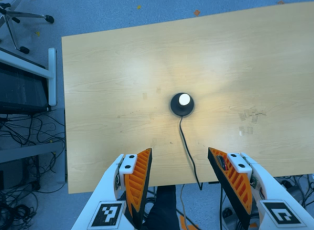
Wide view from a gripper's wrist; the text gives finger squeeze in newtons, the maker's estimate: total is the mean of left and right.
{"total": 0.0}